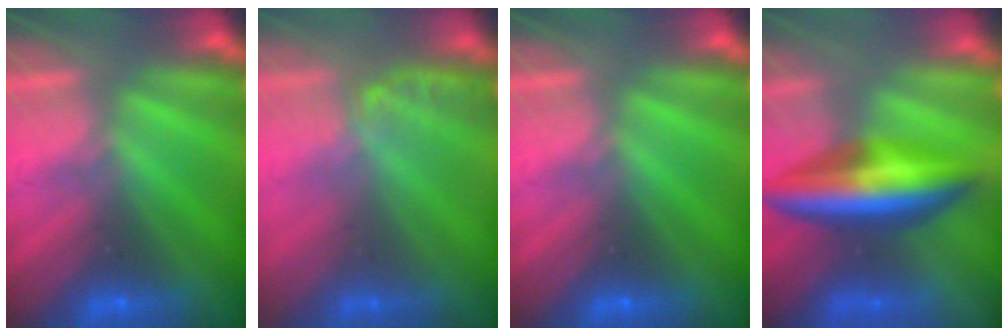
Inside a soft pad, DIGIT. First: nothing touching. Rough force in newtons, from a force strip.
{"total": 1.1}
{"total": 0.0}
{"total": 6.5}